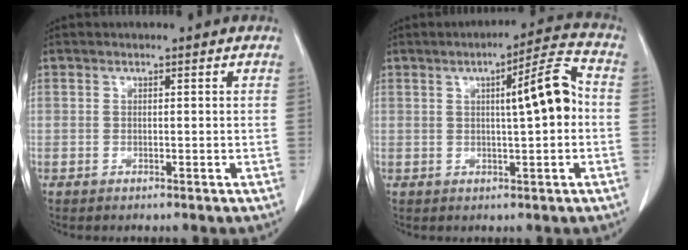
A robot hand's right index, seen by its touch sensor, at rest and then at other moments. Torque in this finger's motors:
{"motor_torque": [0.93, 0.17, 0.29, 0.07]}